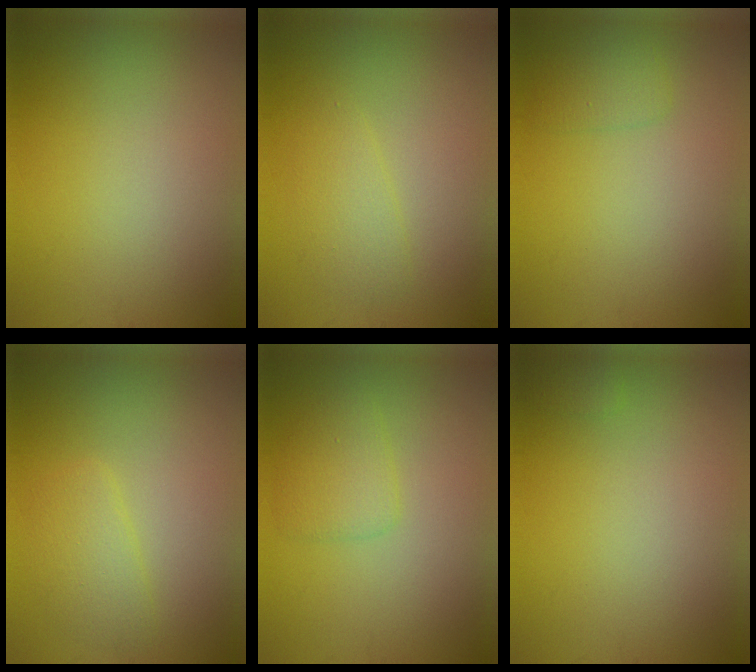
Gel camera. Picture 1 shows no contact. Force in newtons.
{"total": 2.0, "press": 2.0, "slide": 0.1}
{"total": 1.4, "press": 1.4, "slide": 0.1}
{"total": 2.1, "press": 2.1, "slide": 0.2}
{"total": 2.2, "press": 2.2, "slide": 0.1}
{"total": 0.7, "press": 0.7, "slide": 0.0}